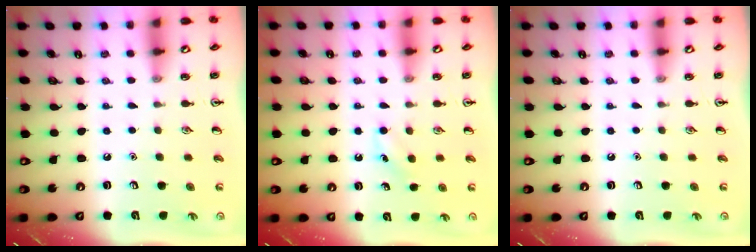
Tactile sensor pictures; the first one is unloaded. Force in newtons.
{"total": 3.4, "press": 3.2, "slide": 1.1}
{"total": 0.0}